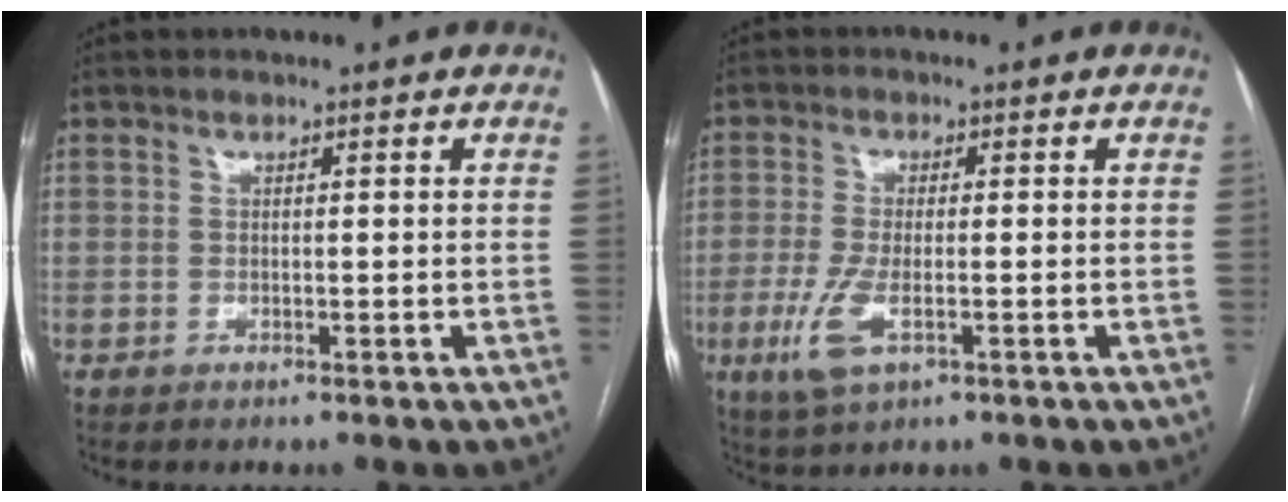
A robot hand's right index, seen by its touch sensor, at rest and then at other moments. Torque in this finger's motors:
{"motor_torque": [0.46, 0.05, 0.20, 0.06]}